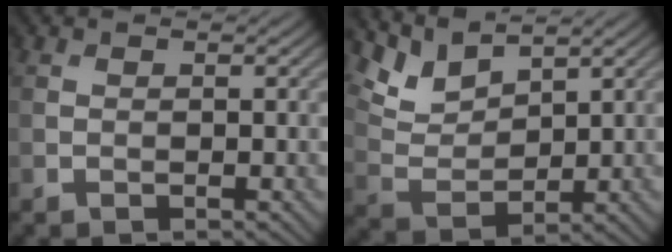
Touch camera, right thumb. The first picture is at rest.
{"total": 6.1, "force": [4.8, 2.1, 3.1], "torque": [-0.081, 0.001, 0.096]}